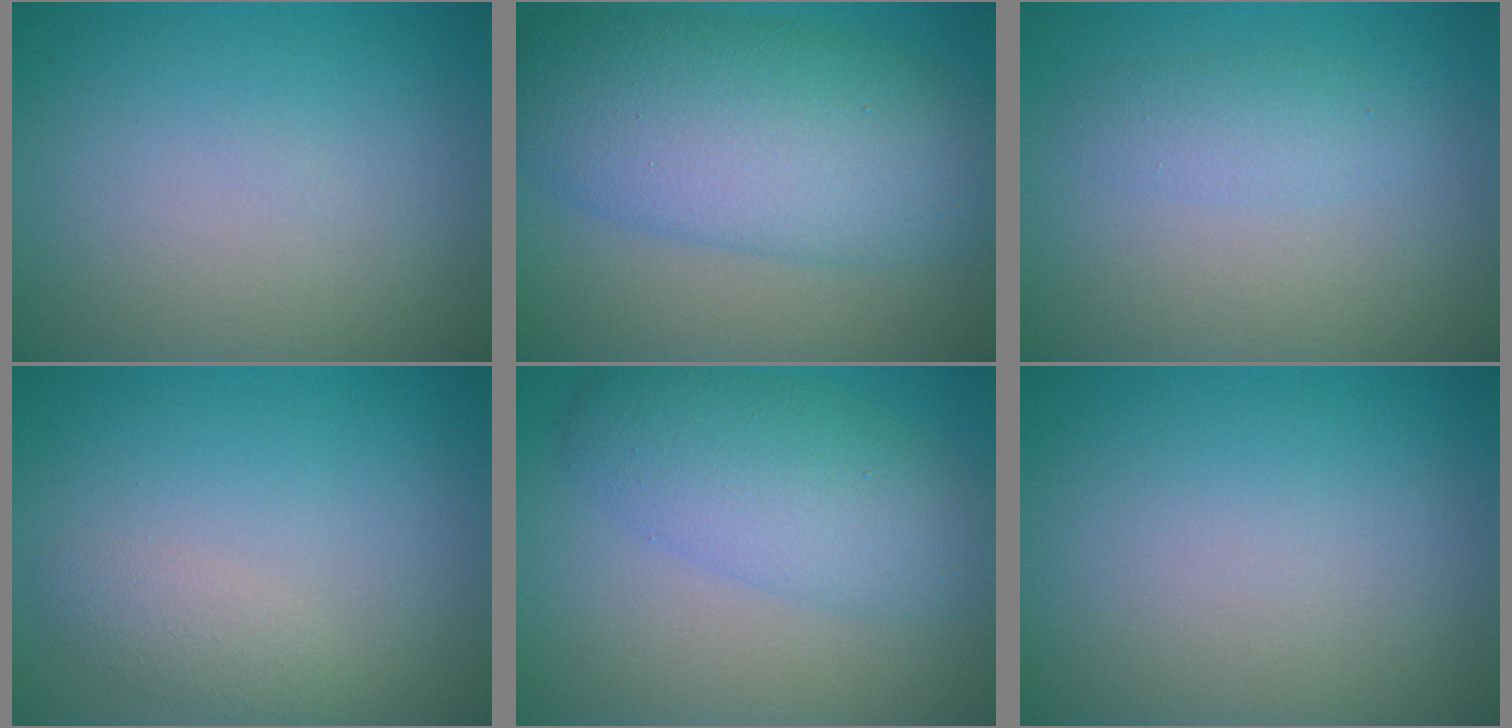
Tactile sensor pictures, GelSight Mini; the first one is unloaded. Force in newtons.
{"total": 10.4, "press": 10.4, "slide": 0.4}
{"total": 1.8, "press": 1.8, "slide": 0.0}
{"total": 1.7, "press": 1.7, "slide": 0.0}
{"total": 5.8, "press": 5.7, "slide": 0.2}
{"total": 0.0}